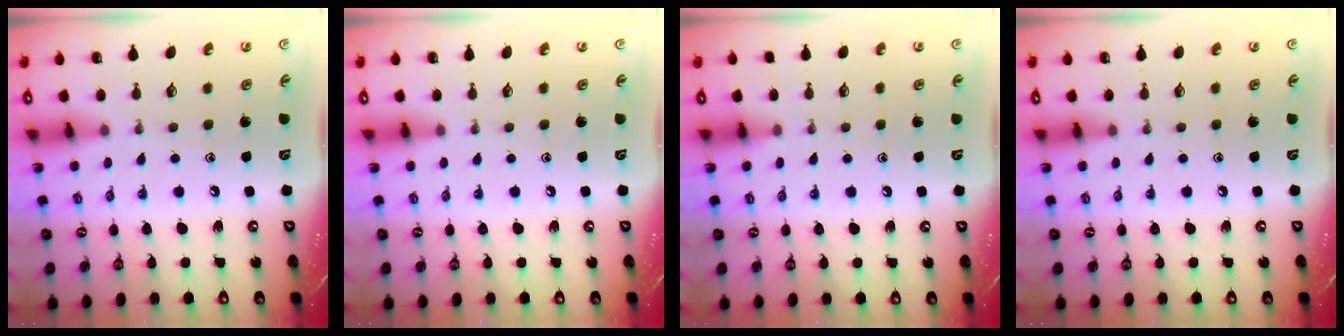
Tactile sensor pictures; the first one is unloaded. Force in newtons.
{"total": 0.0}
{"total": 3.0, "press": 2.9, "slide": 0.5}
{"total": 0.0}